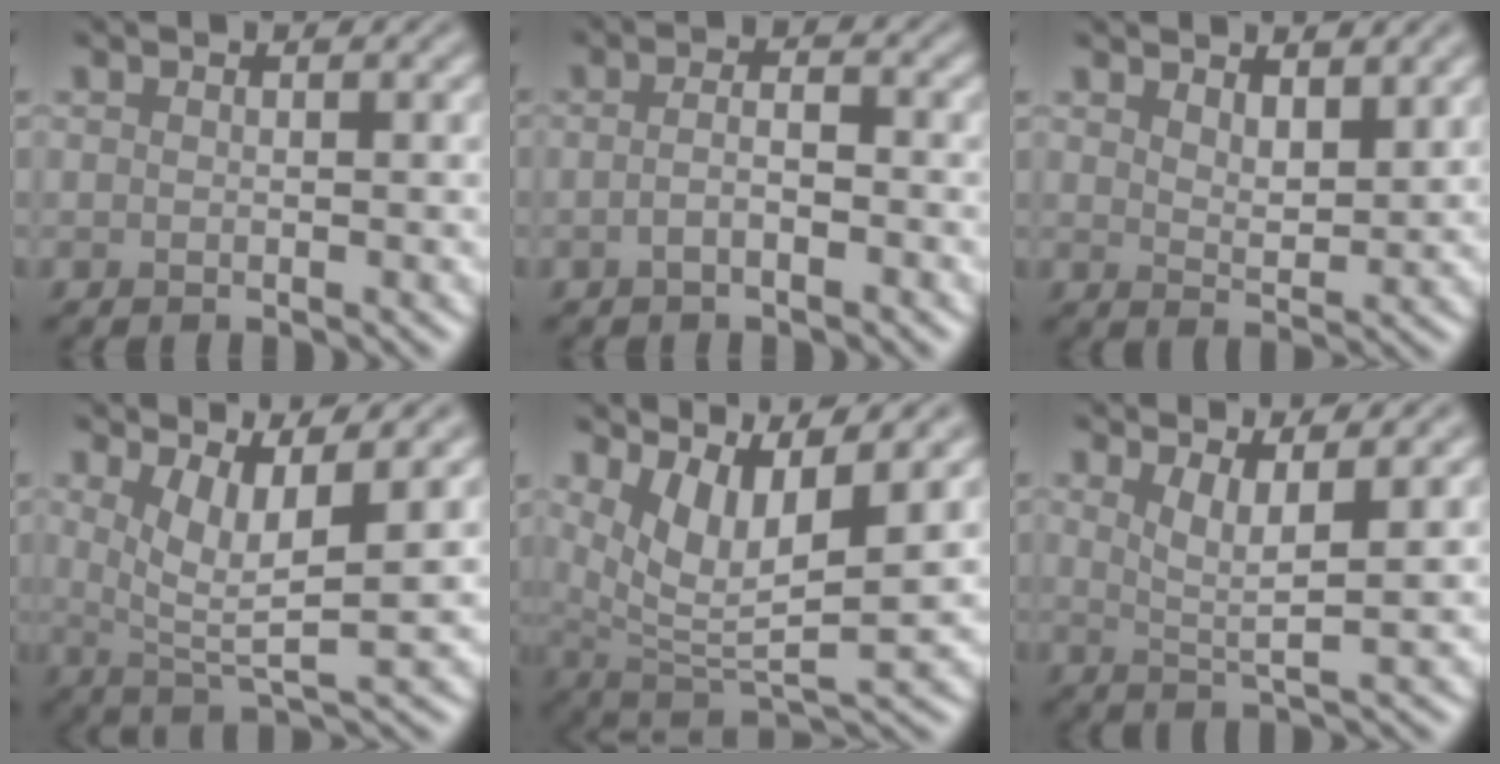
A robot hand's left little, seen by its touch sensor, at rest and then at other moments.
{"total": 2.0, "force": [-0.7, 0.6, 1.8], "torque": [-0.036, 0.002, -0.017]}
{"total": 3.2, "force": [2.2, 1.2, 2.0], "torque": [-0.037, -0.007, 0.041]}
{"total": 5.2, "force": [1.9, 1.2, 4.6], "torque": [-0.080, -0.009, 0.037]}
{"total": 6.3, "force": [3.3, 1.9, 5.1], "torque": [-0.105, -0.007, 0.070]}
{"total": 3.4, "force": [1.5, 0.6, 2.9], "torque": [-0.051, -0.007, 0.032]}